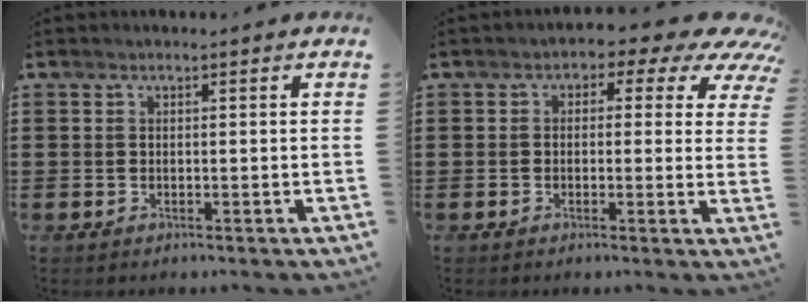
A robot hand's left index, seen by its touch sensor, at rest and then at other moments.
{"total": 3.0, "force": [0.8, 2.1, 2.0], "torque": [-0.036, -0.011, 0.001]}